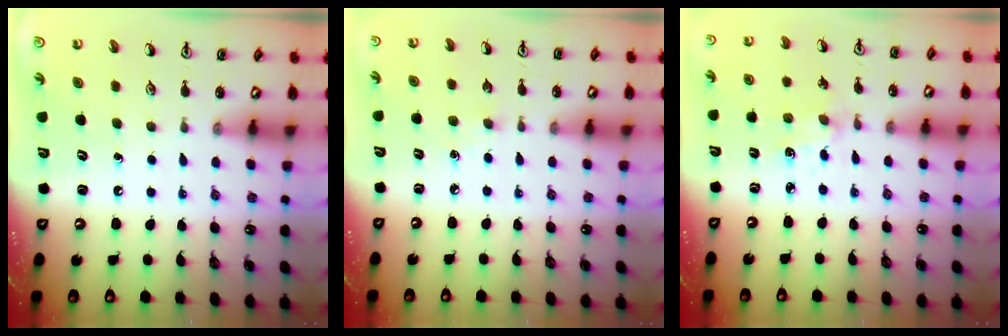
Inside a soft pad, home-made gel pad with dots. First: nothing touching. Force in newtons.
{"total": 2.9, "press": 2.9, "slide": 0.4}
{"total": 2.5, "press": 2.4, "slide": 0.3}